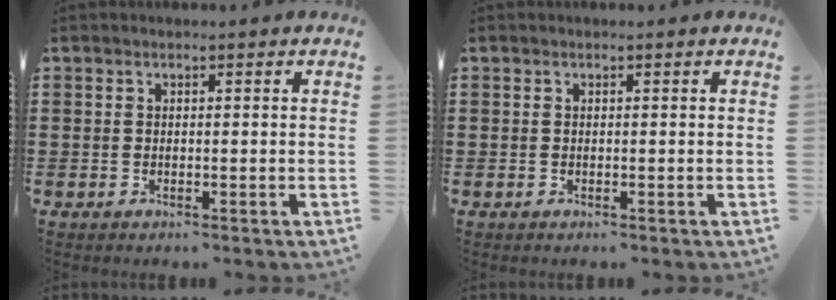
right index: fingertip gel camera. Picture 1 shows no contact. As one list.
[{"total": 0.0}]